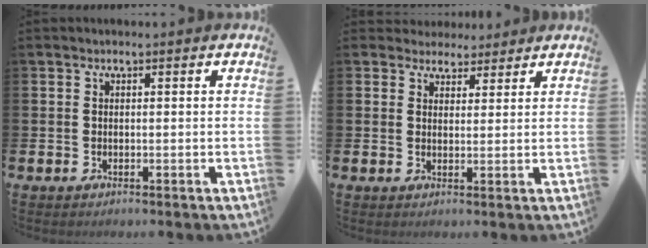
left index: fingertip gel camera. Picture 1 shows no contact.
{"total": 2.7, "force": [2.3, 1.3, -0.6], "torque": [0.013, -0.015, 0.039]}